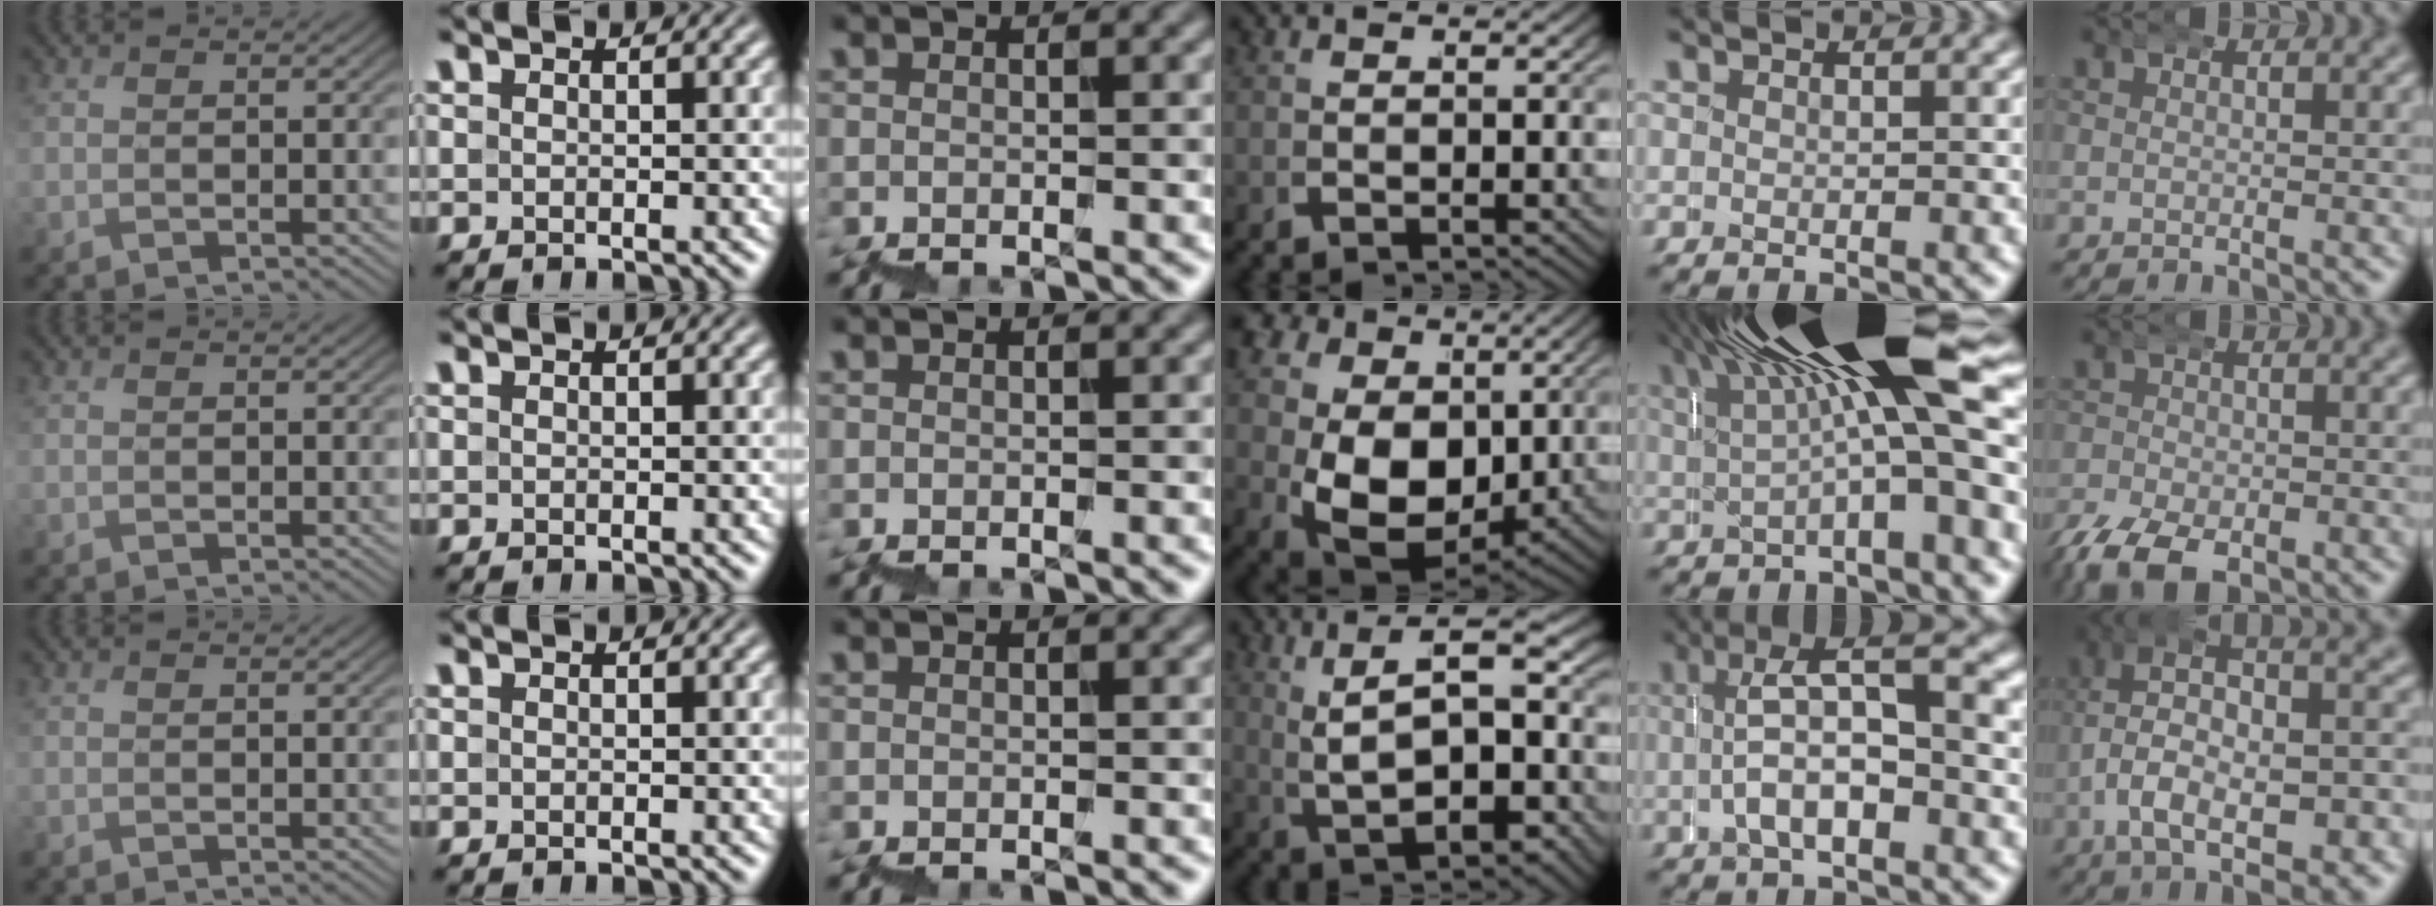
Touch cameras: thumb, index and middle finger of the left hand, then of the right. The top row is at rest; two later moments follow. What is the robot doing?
{"motion": "wrap", "object": "bubble wrap"}